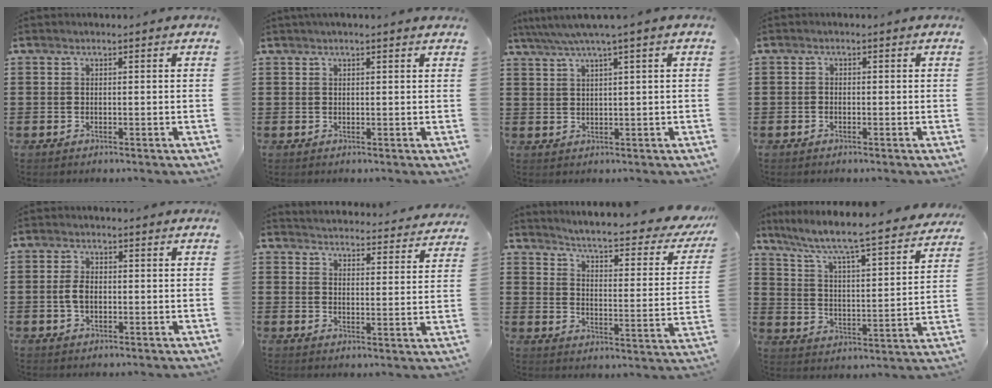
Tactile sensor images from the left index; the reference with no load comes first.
{"total": 1.1, "force": [0.9, -0.1, 0.7], "torque": [-0.014, 0.000, 0.016]}
{"total": 3.3, "force": [1.7, -0.5, 2.7], "torque": [-0.056, -0.003, 0.028]}
{"total": 0.9, "force": [-0.7, 0.5, 0.1], "torque": [-0.005, 0.000, -0.015]}
{"total": 3.0, "force": [-0.2, 1.7, 2.5], "torque": [-0.065, 0.001, -0.009]}
{"total": 3.8, "force": [3.8, -0.2, -0.1], "torque": [-0.008, -0.034, 0.062]}
{"total": 4.2, "force": [3.6, -0.2, 2.1], "torque": [-0.053, -0.040, 0.048]}
{"total": 5.8, "force": [5.1, -0.2, 2.8], "torque": [-0.078, -0.051, 0.074]}